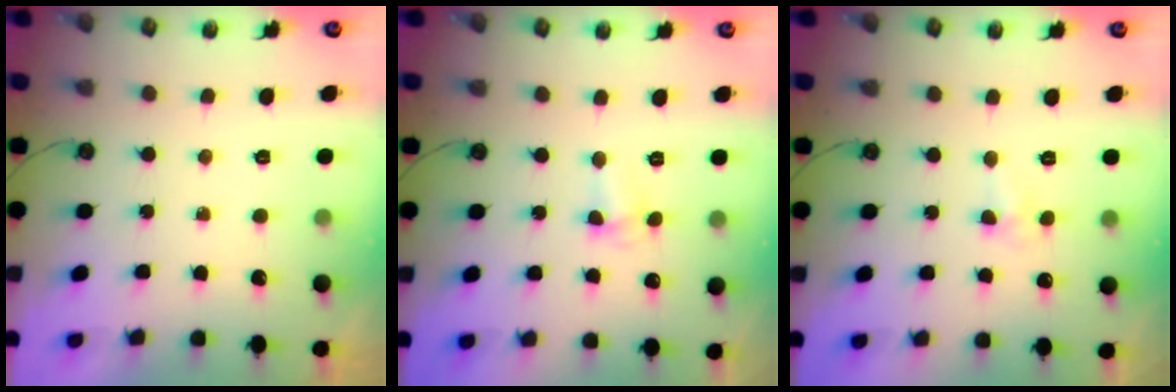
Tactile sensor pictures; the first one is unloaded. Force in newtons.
{"total": 3.0, "press": 2.9, "slide": 0.6}
{"total": 4.3, "press": 4.2, "slide": 0.7}